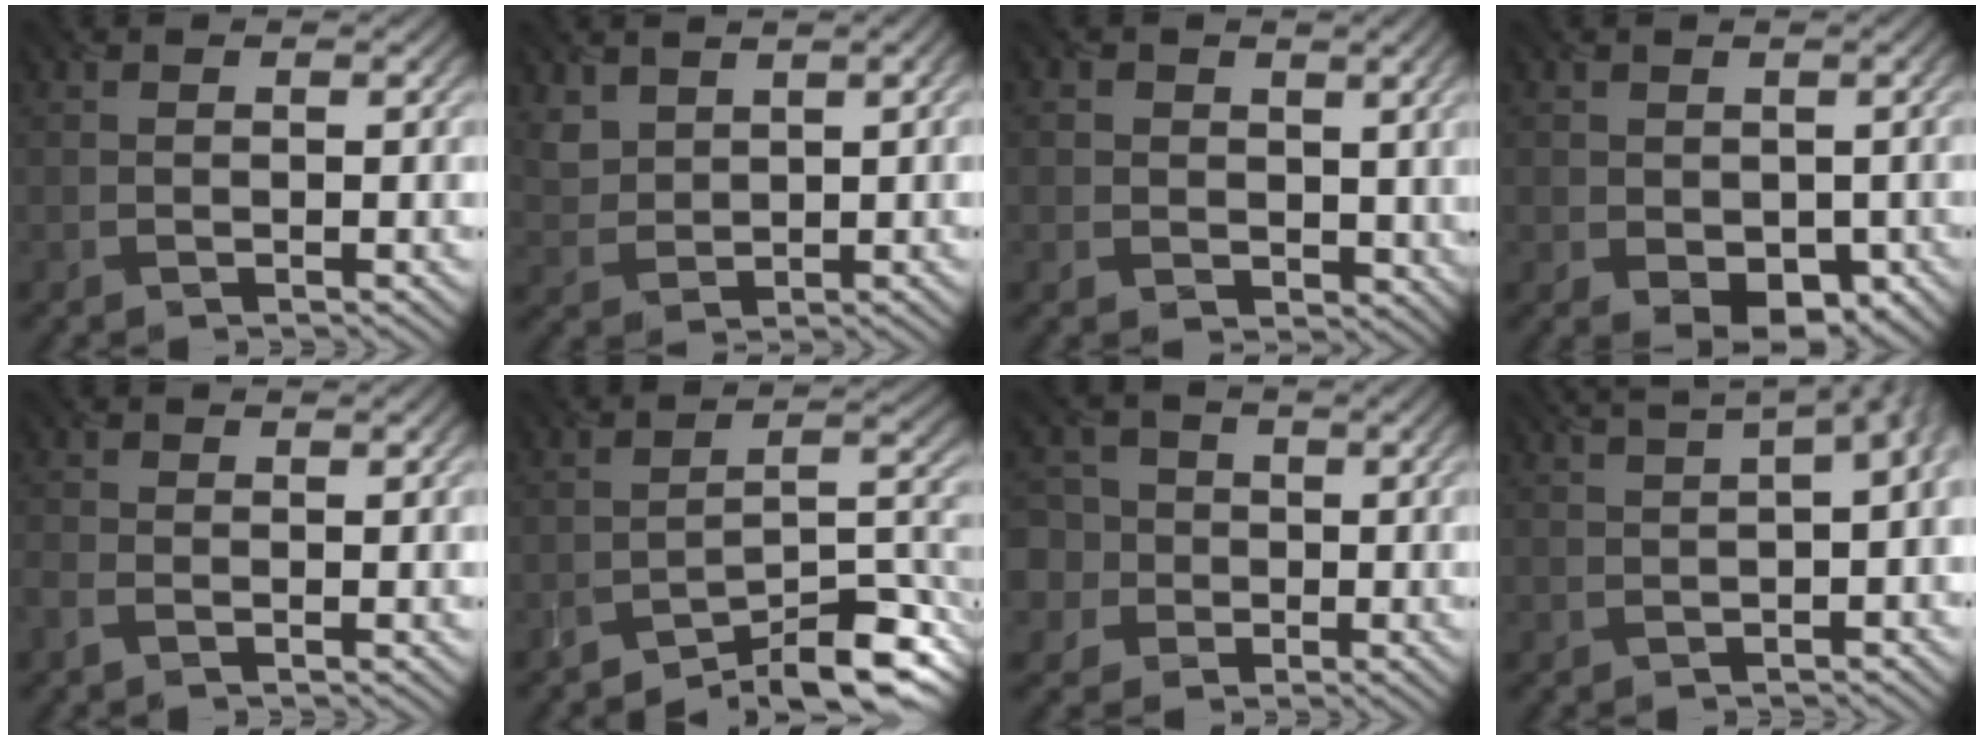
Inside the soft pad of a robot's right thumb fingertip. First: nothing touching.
{"total": 3.4, "force": [2.5, 2.0, 1.2], "torque": [-0.041, 0.000, 0.057]}
{"total": 3.1, "force": [0.5, 2.9, 0.9], "torque": [-0.028, -0.012, 0.008]}
{"total": 4.1, "force": [-1.3, 2.9, 2.6], "torque": [-0.049, -0.020, -0.013]}
{"total": 1.8, "force": [-1.0, 0.6, 1.4], "torque": [-0.037, -0.003, -0.023]}
{"total": 9.4, "force": [-8.1, 1.5, 4.6], "torque": [-0.063, 0.013, -0.139]}
{"total": 7.5, "force": [-0.6, 7.2, 1.9], "torque": [-0.076, 0.007, -0.046]}
{"total": 8.1, "force": [2.1, 3.2, 7.1], "torque": [-0.065, 0.037, 0.013]}